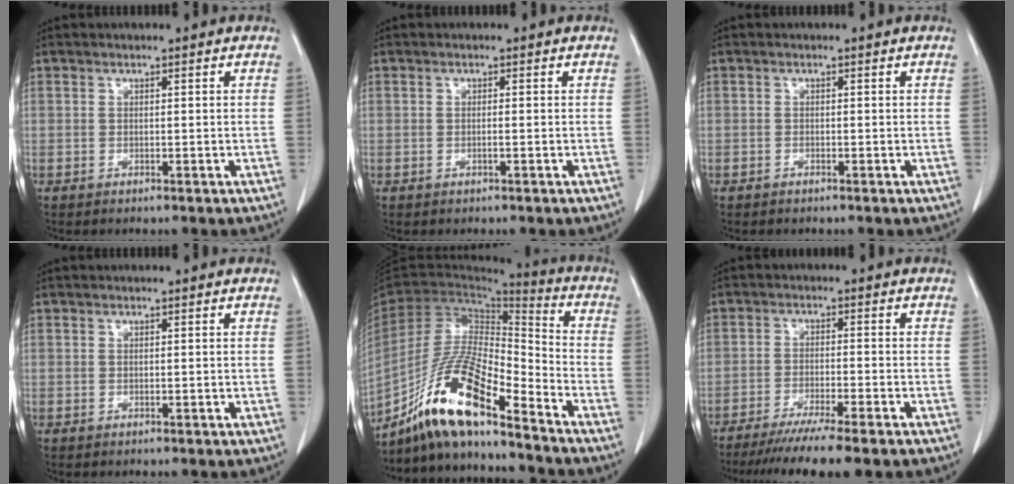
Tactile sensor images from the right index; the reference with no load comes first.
{"total": 0.6, "force": [-0.2, -0.1, 0.6], "torque": [-0.010, 0.001, -0.003]}
{"total": 0.0}
{"total": 0.0}
{"total": 16.5, "force": [-12.1, 2.4, 11.0], "torque": [-0.210, -0.003, -0.220]}
{"total": 10.8, "force": [-8.9, -0.5, 6.2], "torque": [-0.078, -0.029, -0.139]}